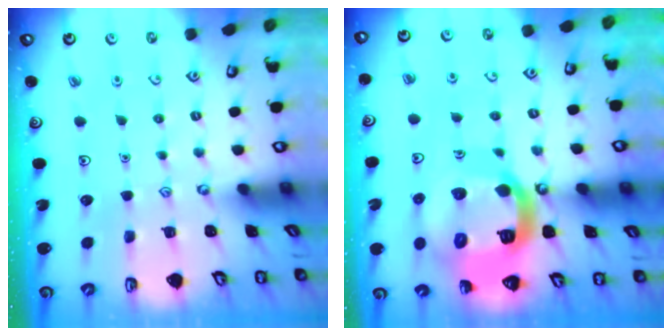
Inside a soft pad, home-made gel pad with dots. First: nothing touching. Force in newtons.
{"total": 22.0, "press": 21.8, "slide": 2.4}